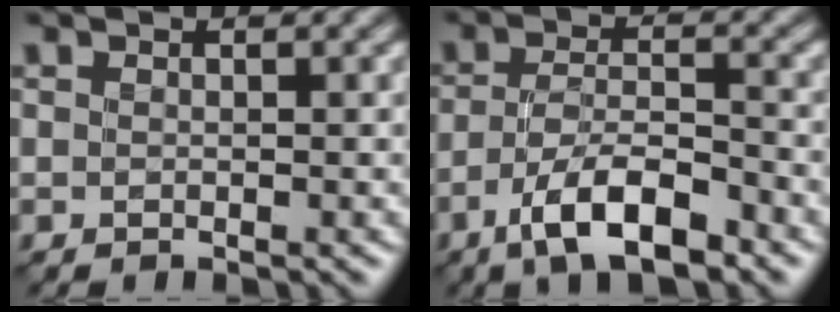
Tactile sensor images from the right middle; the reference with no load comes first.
{"total": 6.4, "force": [-4.1, 1.8, 4.5], "torque": [-0.083, 0.004, -0.076]}